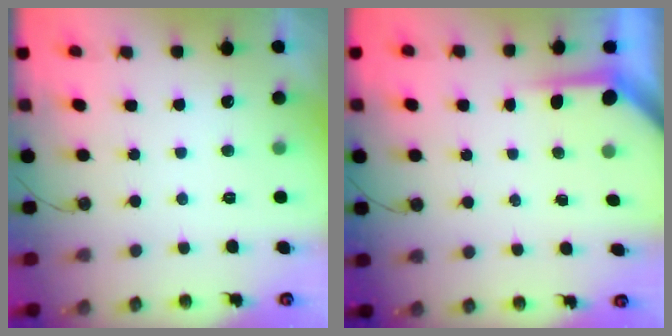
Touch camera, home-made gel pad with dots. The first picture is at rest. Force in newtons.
{"total": 3.9, "press": 3.8, "slide": 0.4}